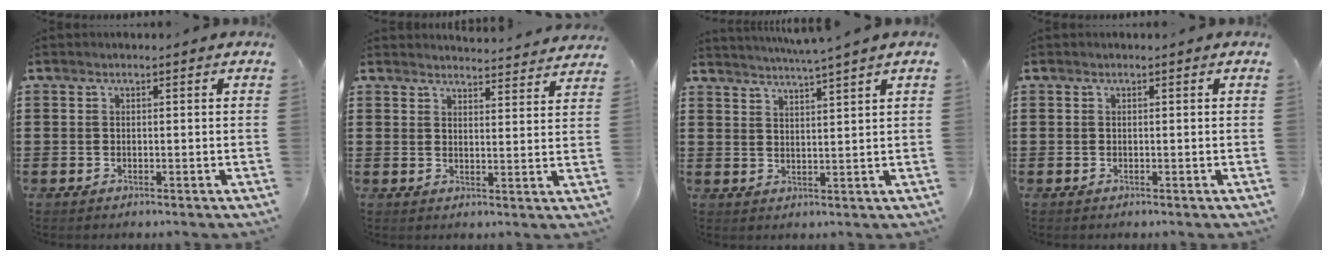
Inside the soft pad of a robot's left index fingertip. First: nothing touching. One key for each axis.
{"total": 3.5, "fx": 3.5, "fy": -0.2, "fz": 0.1, "tx": -0.005, "ty": -0.023, "tz": 0.062}
{"total": 2.8, "fx": 2.5, "fy": -1.1, "fz": 0.6, "tx": -0.018, "ty": -0.017, "tz": 0.042}
{"total": 0.0}